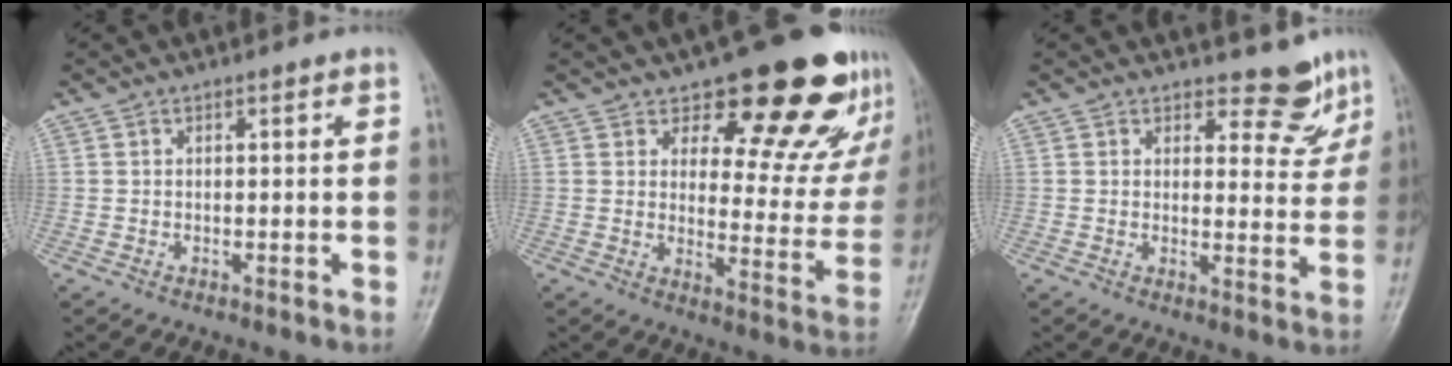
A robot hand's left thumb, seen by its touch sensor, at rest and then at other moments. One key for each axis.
{"total": 18.2, "fx": 13.2, "fy": 7.5, "fz": 10.1, "tx": -0.071, "ty": -0.102, "tz": 0.166}
{"total": 5.8, "fx": 5.0, "fy": 2.8, "fz": 1.1, "tx": 0.014, "ty": -0.045, "tz": 0.059}